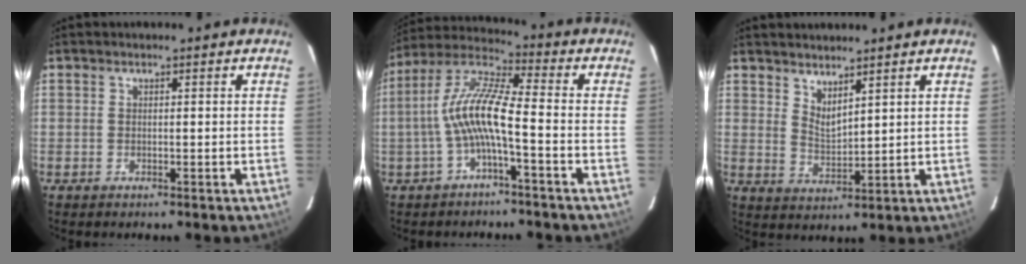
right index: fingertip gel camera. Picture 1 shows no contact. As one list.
[{"total": 9.9, "force": [-2.5, 1.2, 9.5], "torque": [-0.206, 0.016, -0.049]}, {"total": 4.3, "force": [3.6, 0.9, 2.2], "torque": [-0.037, -0.010, 0.065]}]